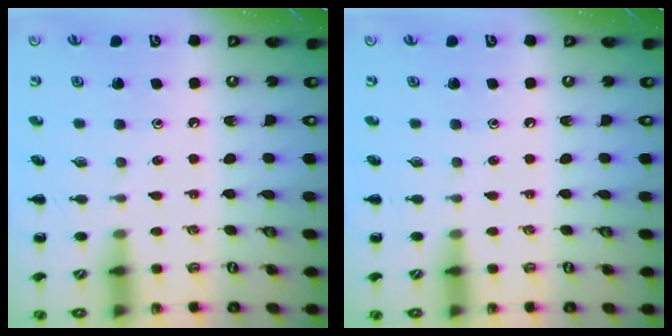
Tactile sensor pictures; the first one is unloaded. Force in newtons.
{"total": 0.0}